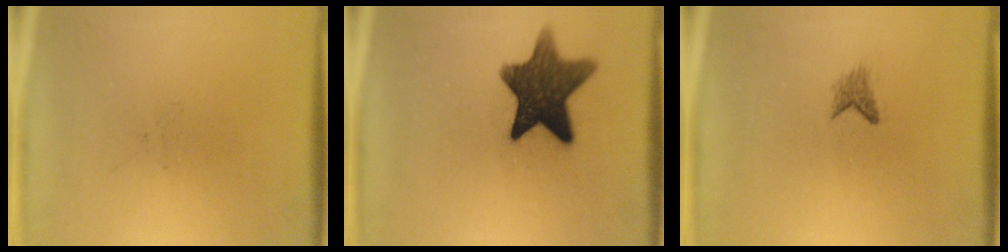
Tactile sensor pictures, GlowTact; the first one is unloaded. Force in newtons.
{"total": 12.3}
{"total": 1.2}